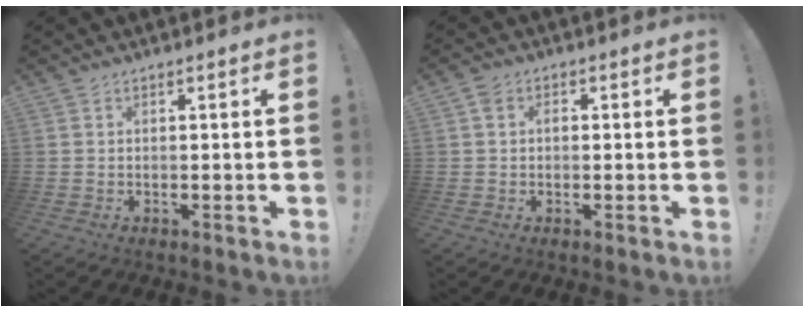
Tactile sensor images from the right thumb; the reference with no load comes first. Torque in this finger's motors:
{"motor_torque": [-0.12, 0.22, 0.35, 0.09, 0.08]}